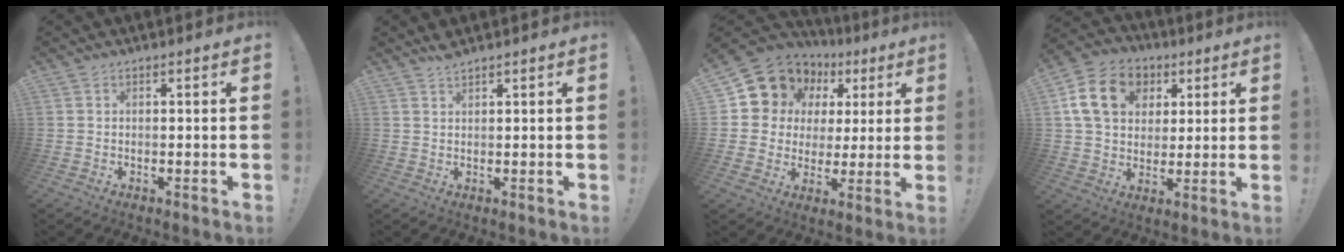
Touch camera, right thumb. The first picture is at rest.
{"total": 2.3, "force": [2.2, 0.3, 0.7], "torque": [-0.009, -0.011, 0.038]}
{"total": 12.1, "force": [7.0, 9.2, 3.5], "torque": [-0.058, -0.053, 0.142]}
{"total": 17.1, "force": [5.6, 13.2, 9.3], "torque": [-0.132, -0.008, 0.110]}